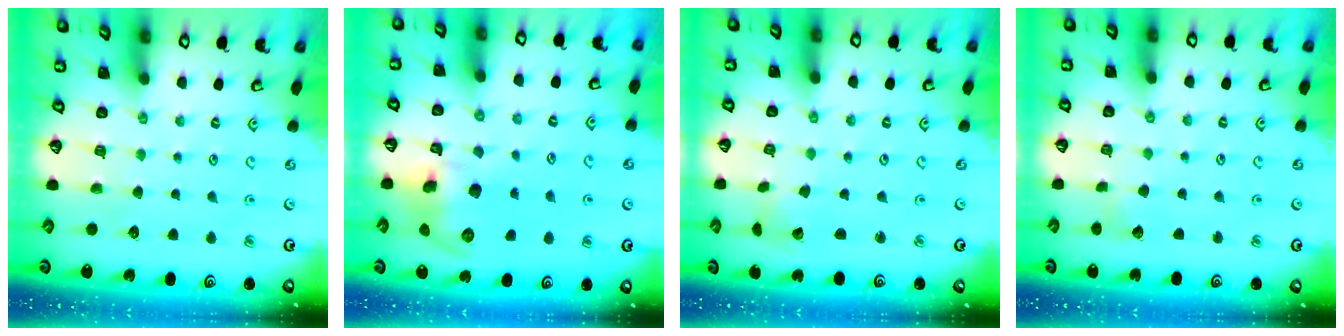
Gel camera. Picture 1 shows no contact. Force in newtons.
{"total": 10.7, "press": 10.5, "slide": 1.8}
{"total": 2.9, "press": 2.9, "slide": 0.1}
{"total": 2.4, "press": 2.4, "slide": 0.2}